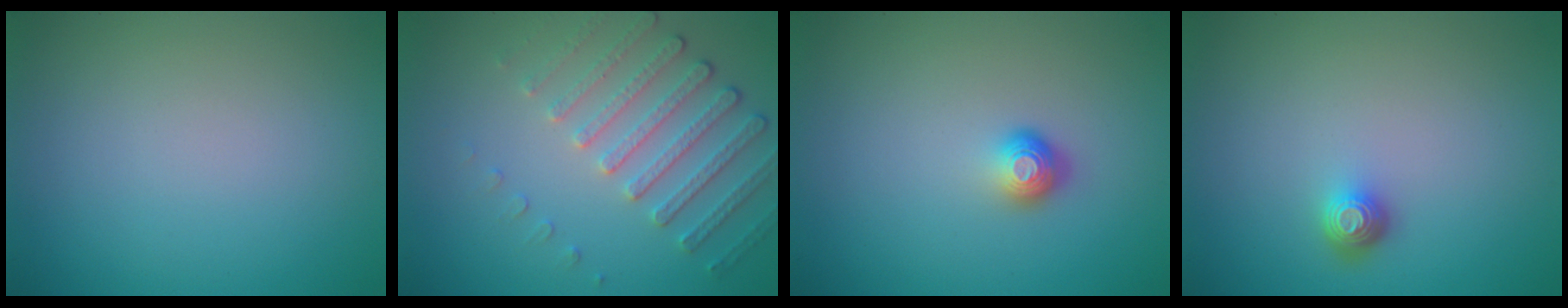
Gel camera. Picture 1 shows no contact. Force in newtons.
{"total": 4.5, "press": 3.4, "slide": 2.9}
{"total": 1.9, "press": 1.3, "slide": 1.4}
{"total": 1.6, "press": 1.3, "slide": 1.0}